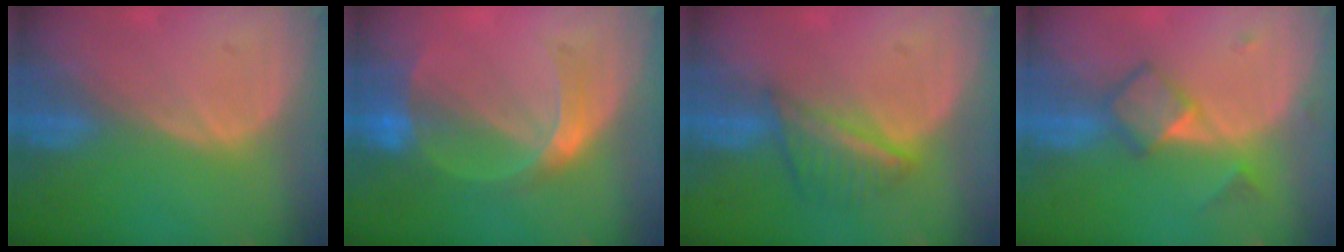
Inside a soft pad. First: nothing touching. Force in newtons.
{"total": 6.4, "press": 5.7, "slide": 2.9}
{"total": 5.6, "press": 5.3, "slide": 1.7}
{"total": 4.8, "press": 4.6, "slide": 1.4}